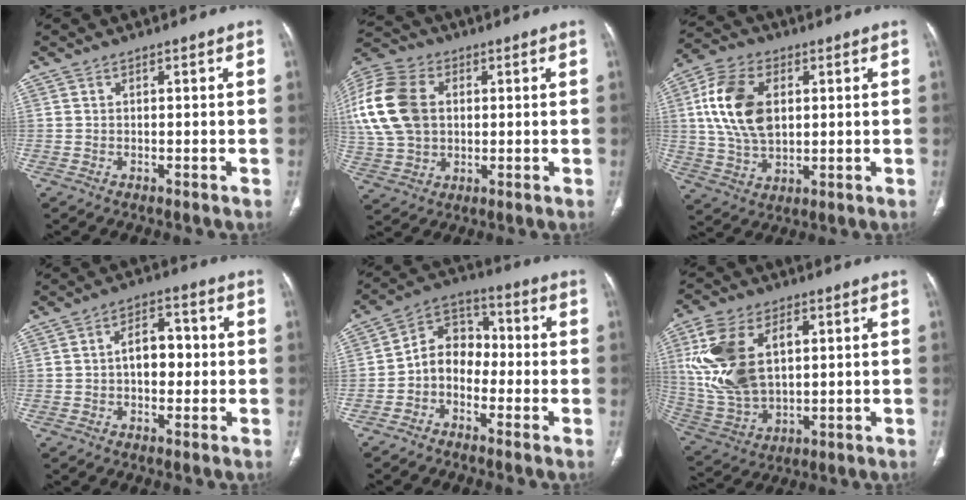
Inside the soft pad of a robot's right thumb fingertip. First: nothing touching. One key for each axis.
{"total": 20.4, "fx": 3.3, "fy": 14.8, "fz": 13.7, "tx": -0.312, "ty": 0.014, "tz": 0.066}
{"total": 14.5, "fx": 2.8, "fy": 9.2, "fz": 10.9, "tx": -0.202, "ty": 0.001, "tz": 0.052}
{"total": 7.0, "fx": -0.1, "fy": 4.5, "fz": 5.4, "tx": -0.059, "ty": 0.020, "tz": -0.007}
{"total": 8.6, "fx": -2.4, "fy": 6.6, "fz": 4.9, "tx": -0.052, "ty": 0.041, "tz": -0.060}
{"total": 18.1, "fx": 4.0, "fy": 11.1, "fz": 13.8, "tx": -0.269, "ty": -0.006, "tz": 0.087}